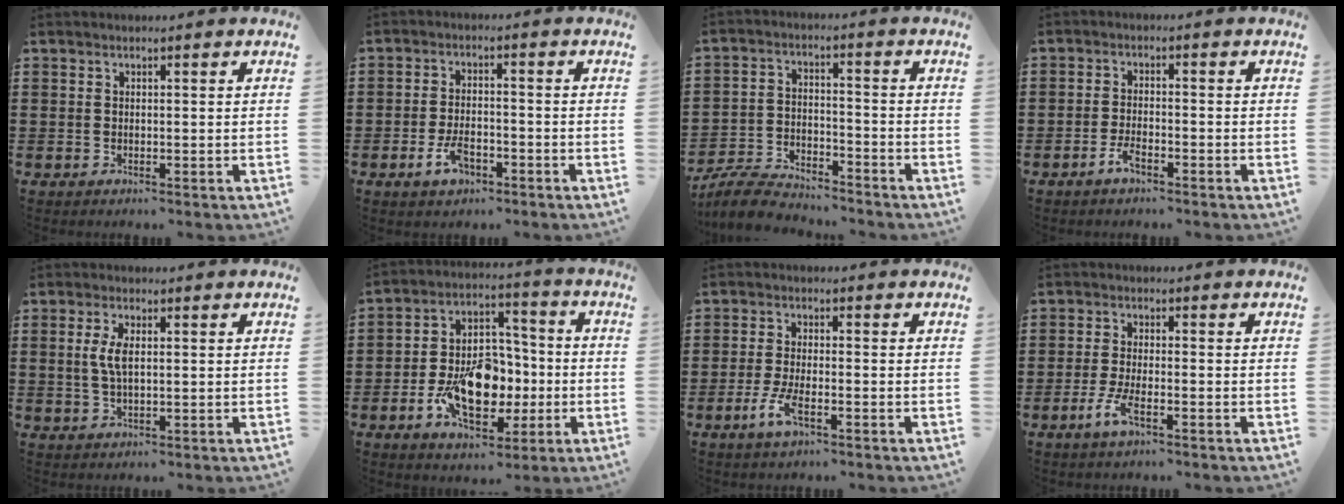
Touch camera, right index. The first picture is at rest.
{"total": 4.3, "force": [-2.2, 2.1, 3.0], "torque": [-0.065, 0.001, -0.044]}
{"total": 5.9, "force": [-5.7, 0.8, 1.2], "torque": [-0.037, 0.005, -0.115]}
{"total": 2.9, "force": [-2.0, 1.0, 1.9], "torque": [-0.048, -0.001, -0.041]}
{"total": 3.9, "force": [0.7, 1.5, 3.5], "torque": [-0.080, 0.003, 0.007]}
{"total": 12.2, "force": [-3.0, 7.7, 8.9], "torque": [-0.168, 0.006, -0.049]}
{"total": 4.5, "force": [-2.1, 1.2, 3.8], "torque": [-0.090, -0.010, -0.044]}
{"total": 4.1, "force": [-2.1, 0.8, 3.4], "torque": [-0.083, -0.013, -0.045]}